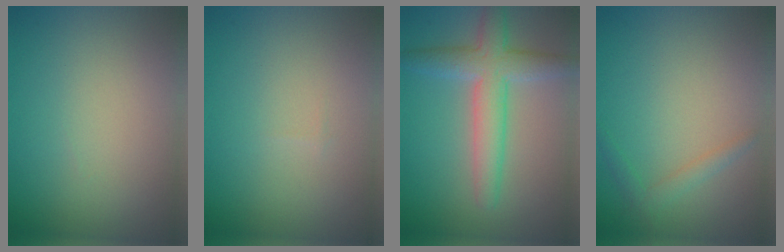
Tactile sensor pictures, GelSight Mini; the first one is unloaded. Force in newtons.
{"total": 0.0}
{"total": 4.9, "press": 4.9, "slide": 0.1}
{"total": 1.4, "press": 1.4, "slide": 0.1}